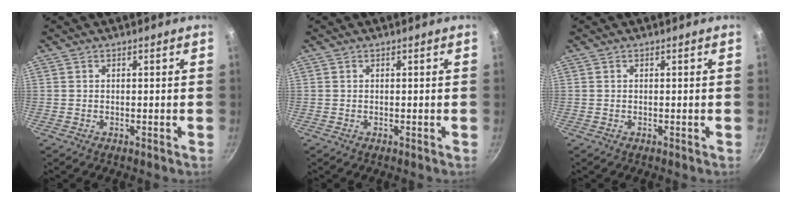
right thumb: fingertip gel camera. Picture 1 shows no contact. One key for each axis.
{"total": 0.0}
{"total": 0.0}